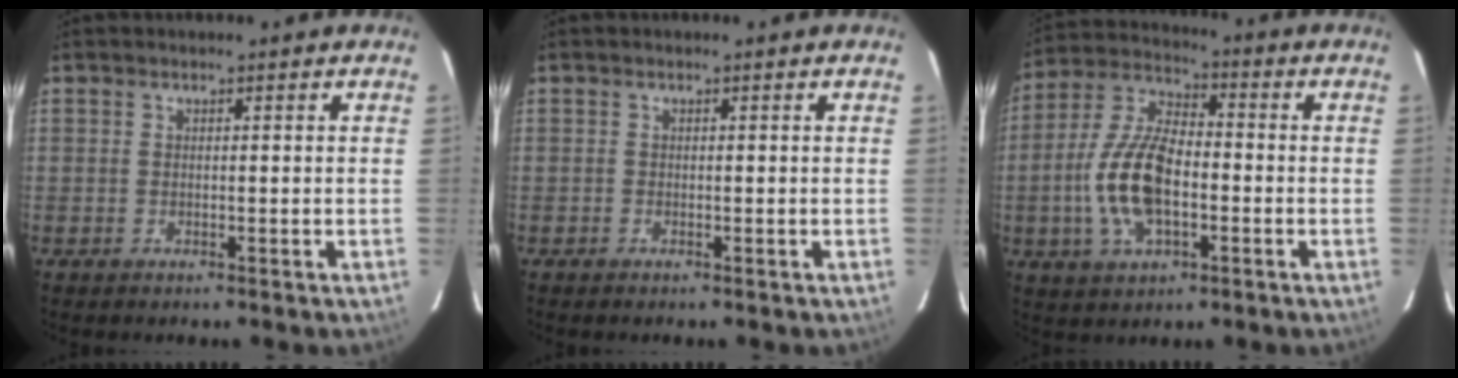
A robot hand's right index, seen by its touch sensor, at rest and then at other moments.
{"total": 0.0}
{"total": 14.2, "force": [-3.1, 6.7, 12.1], "torque": [-0.260, 0.005, -0.059]}